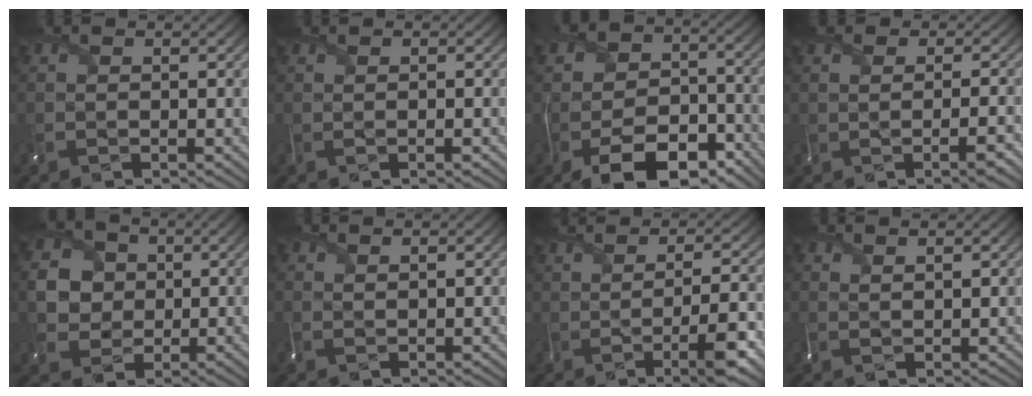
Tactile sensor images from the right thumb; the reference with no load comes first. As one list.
[{"total": 0.5, "force": [-0.2, -0.4, 0.1], "torque": [0.001, -0.001, -0.013]}, {"total": 12.0, "force": [-7.2, 6.6, 6.9], "torque": [-0.106, -0.014, -0.129]}, {"total": 2.8, "force": [-0.3, 0.8, 2.7], "torque": [-0.028, 0.015, -0.025]}, {"total": 6.0, "force": [0.9, 5.5, 2.3], "torque": [-0.101, -0.002, 0.011]}, {"total": 1.3, "force": [1.0, 0.1, 0.8], "torque": [-0.002, -0.004, 0.014]}, {"total": 5.5, "force": [-1.3, 0.5, 5.4], "torque": [-0.068, 0.013, -0.021]}, {"total": 1.9, "force": [1.5, 0.2, 1.2], "torque": [-0.007, -0.006, 0.022]}]